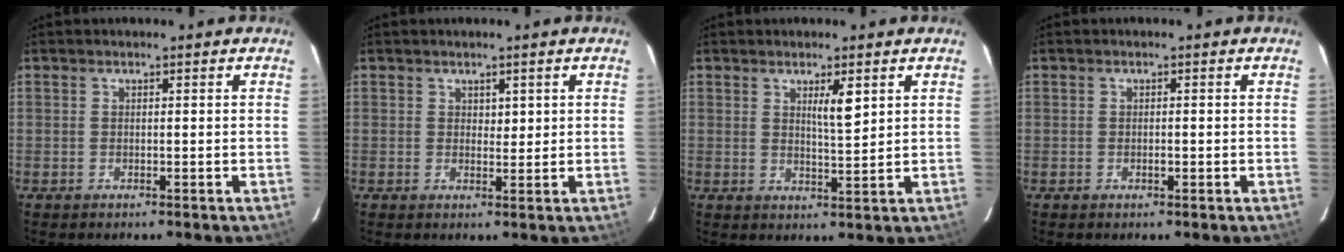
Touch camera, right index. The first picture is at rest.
{"total": 1.6, "force": [0.7, 1.0, 1.0], "torque": [-0.011, -0.001, 0.014]}
{"total": 3.6, "force": [1.7, 0.4, 3.2], "torque": [-0.053, -0.005, 0.029]}
{"total": 0.8, "force": [-0.2, 0.3, 0.7], "torque": [-0.014, 0.001, -0.001]}